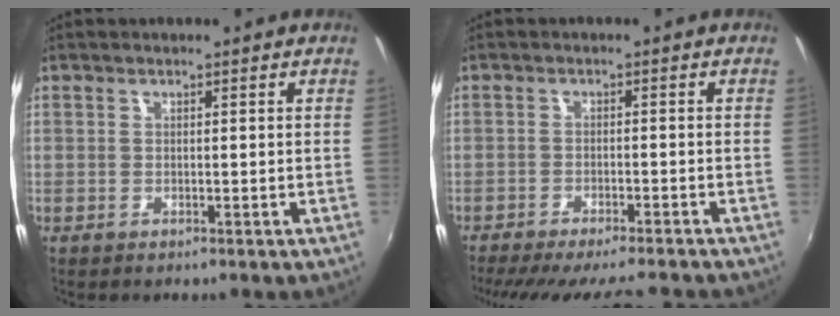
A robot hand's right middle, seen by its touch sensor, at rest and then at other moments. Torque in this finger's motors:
{"motor_torque": [1.07, -1.07, 0.20, 0.07]}